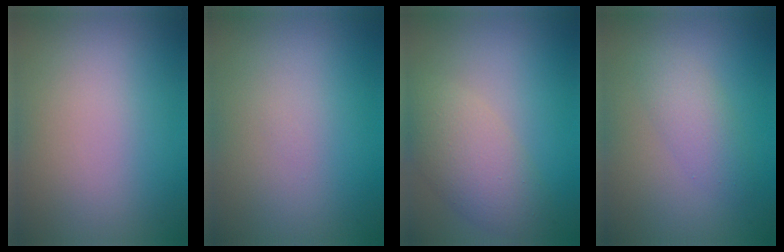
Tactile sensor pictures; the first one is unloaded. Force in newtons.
{"total": 0.0}
{"total": 4.8, "press": 4.8, "slide": 0.2}
{"total": 2.4, "press": 2.4, "slide": 0.1}